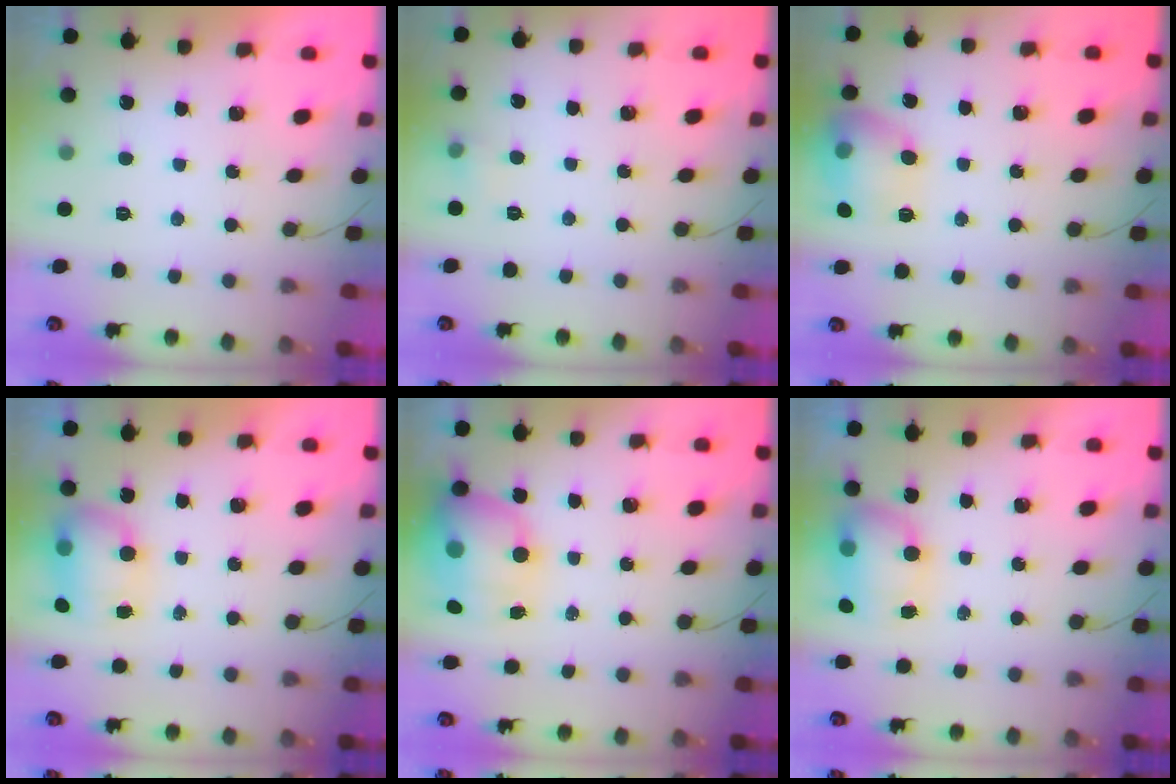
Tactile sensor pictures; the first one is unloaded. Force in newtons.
{"total": 3.9, "press": 3.8, "slide": 1.0}
{"total": 14.9, "press": 14.8, "slide": 1.4}
{"total": 7.9, "press": 7.9, "slide": 1.1}
{"total": 12.6, "press": 12.2, "slide": 3.2}
{"total": 9.6, "press": 8.3, "slide": 4.7}